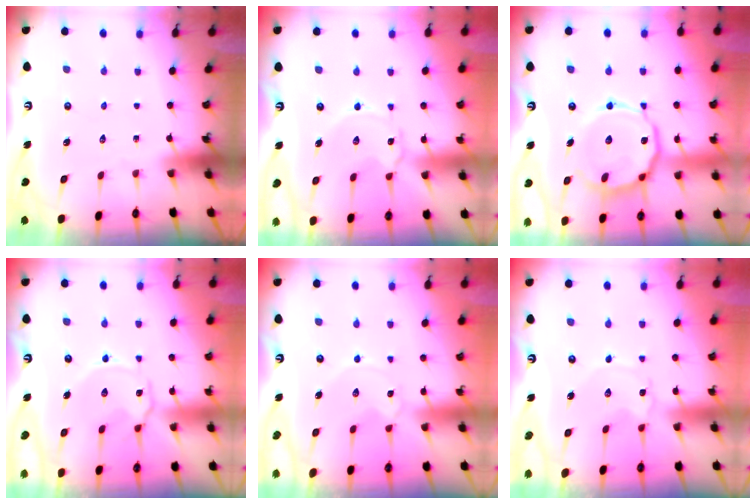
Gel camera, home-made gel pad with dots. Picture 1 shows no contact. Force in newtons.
{"total": 2.6, "press": 2.6, "slide": 0.3}
{"total": 15.3, "press": 15.2, "slide": 1.2}
{"total": 5.2, "press": 5.2, "slide": 0.3}
{"total": 1.7, "press": 1.6, "slide": 0.1}
{"total": 0.0}